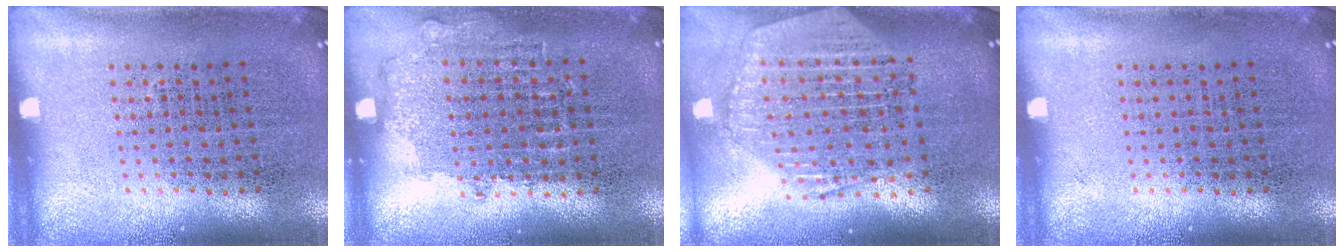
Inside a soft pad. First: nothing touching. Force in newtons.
{"total": 0.9, "press": 0.8, "slide": 0.3}
{"total": 2.5, "press": 2.1, "slide": 1.3}
{"total": 0.0}